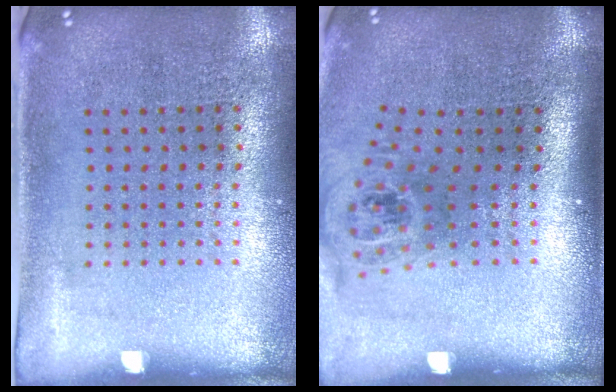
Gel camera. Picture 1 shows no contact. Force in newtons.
{"total": 1.6, "press": 1.2, "slide": 1.0}